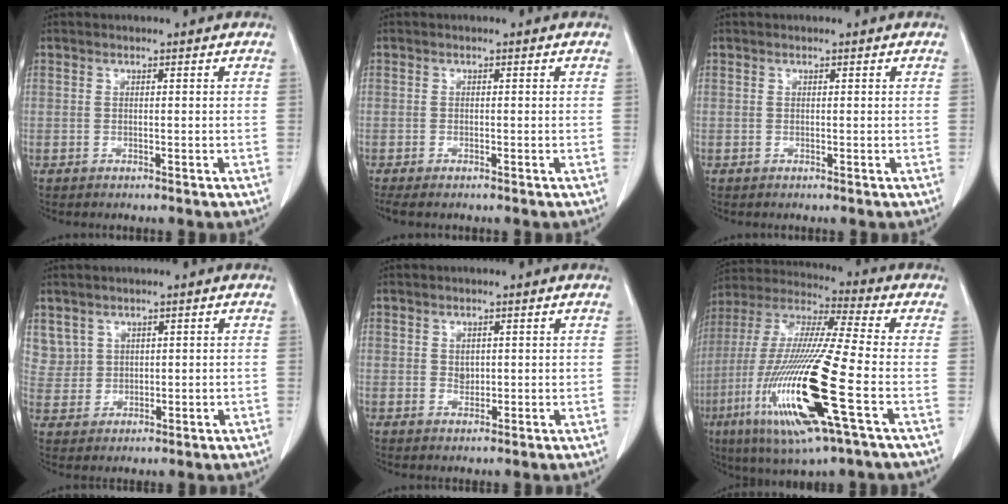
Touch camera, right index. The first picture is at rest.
{"total": 1.8, "force": [-1.5, 0.4, 0.9], "torque": [-0.013, -0.005, -0.022]}
{"total": 0.0}
{"total": 4.7, "force": [2.5, 3.9, 0.2], "torque": [-0.004, 0.011, 0.058]}
{"total": 1.5, "force": [0.4, 1.2, 0.9], "torque": [-0.013, -0.003, 0.010]}
{"total": 22.3, "force": [-6.9, 1.6, 21.1], "torque": [-0.463, -0.038, -0.133]}